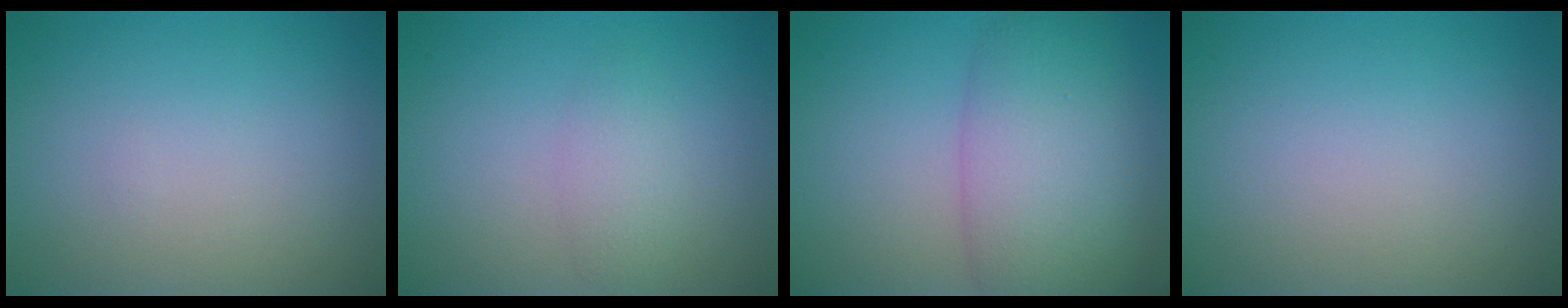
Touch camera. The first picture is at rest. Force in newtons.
{"total": 1.9, "press": 1.9, "slide": 0.1}
{"total": 7.8, "press": 7.7, "slide": 0.5}
{"total": 0.0}